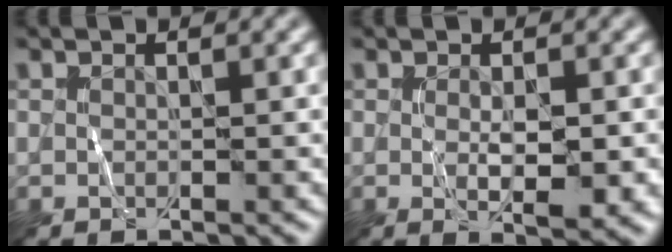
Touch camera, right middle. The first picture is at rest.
{"total": 3.1, "force": [-0.2, 1.0, 3.0], "torque": [-0.052, -0.009, 0.002]}